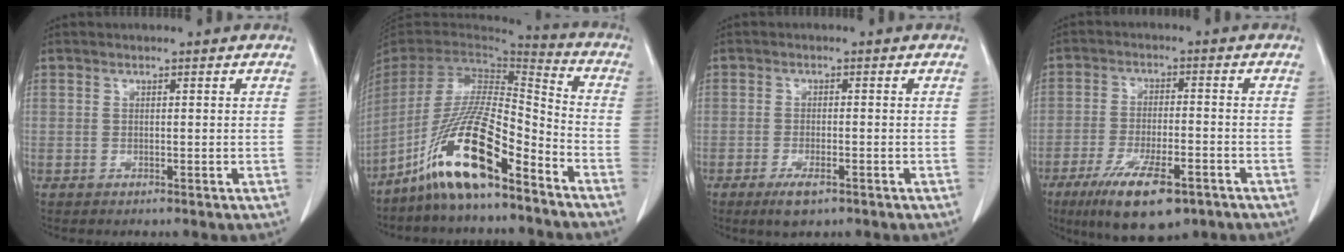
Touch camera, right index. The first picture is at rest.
{"total": 16.6, "force": [-10.9, 2.4, 12.4], "torque": [-0.251, -0.012, -0.203]}
{"total": 3.4, "force": [-2.0, 0.9, 2.6], "torque": [-0.043, -0.004, -0.029]}
{"total": 12.2, "force": [-7.5, 3.4, 9.0], "torque": [-0.158, -0.021, -0.121]}